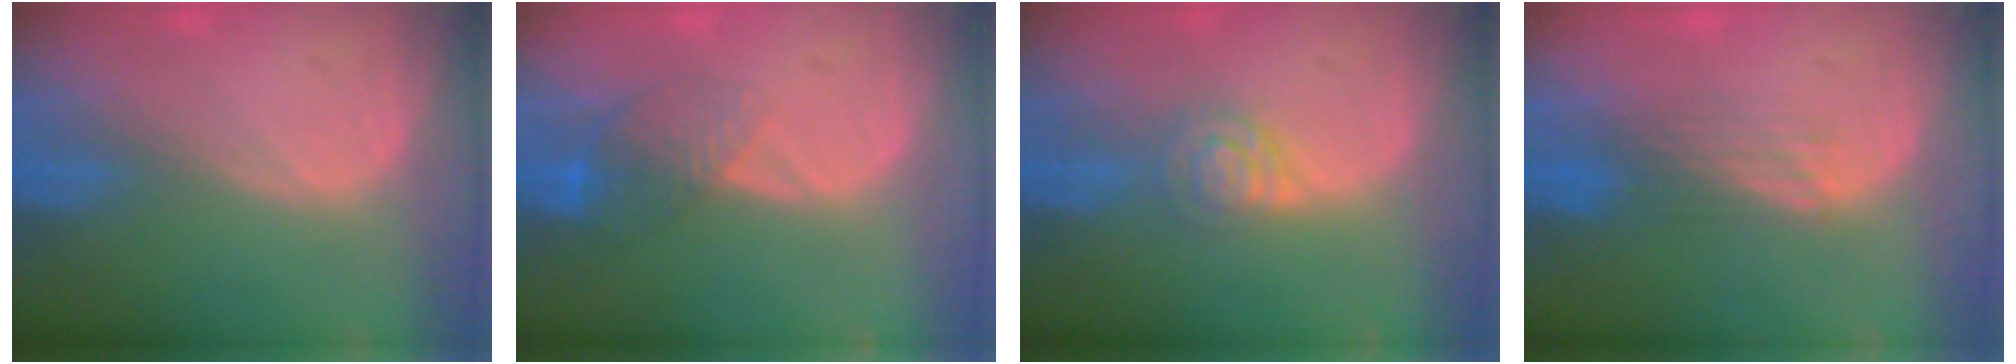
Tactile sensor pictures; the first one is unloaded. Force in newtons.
{"total": 4.4, "press": 3.8, "slide": 2.1}
{"total": 4.7, "press": 4.0, "slide": 2.5}
{"total": 4.1, "press": 3.4, "slide": 2.3}